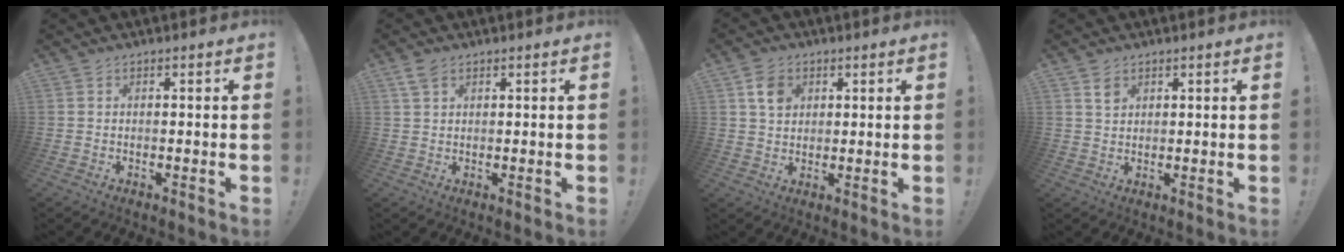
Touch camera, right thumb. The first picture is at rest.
{"total": 3.2, "force": [2.0, 1.7, 1.9], "torque": [-0.040, -0.003, 0.040]}
{"total": 7.0, "force": [3.1, 5.4, 3.1], "torque": [-0.043, -0.003, 0.058]}
{"total": 3.0, "force": [1.9, 2.0, 1.1], "torque": [-0.001, -0.012, 0.033]}